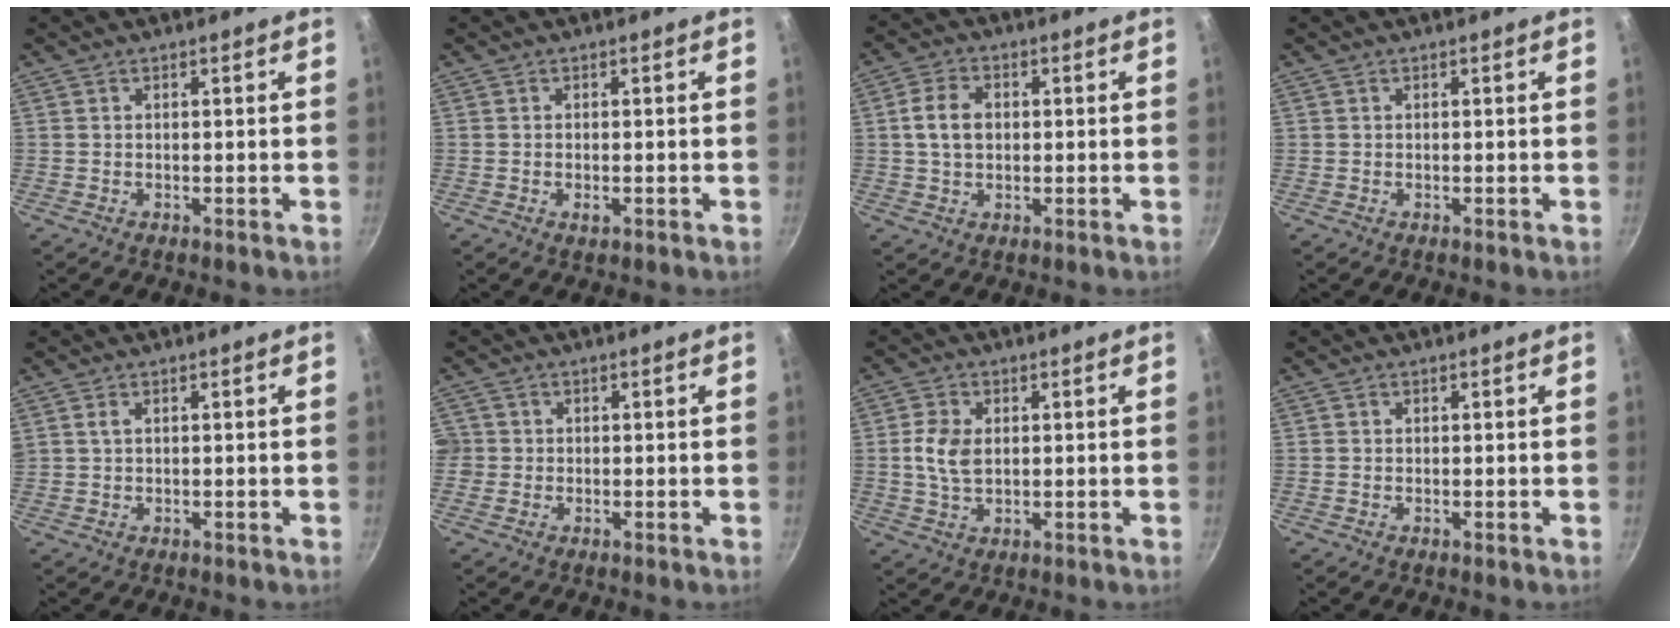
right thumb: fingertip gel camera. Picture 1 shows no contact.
{"total": 1.4, "force": [-0.4, 0.8, 1.1], "torque": [-0.019, 0.000, -0.007]}
{"total": 6.3, "force": [0.5, 4.6, 4.3], "torque": [-0.070, 0.010, 0.006]}
{"total": 0.0}
{"total": 1.2, "force": [0.5, 0.6, 0.9], "torque": [-0.017, 0.002, 0.011]}
{"total": 2.5, "force": [-0.4, 2.4, 0.4], "torque": [0.008, 0.008, -0.010]}
{"total": 5.9, "force": [0.6, 3.8, 4.4], "torque": [-0.080, 0.003, 0.013]}
{"total": 0.0}